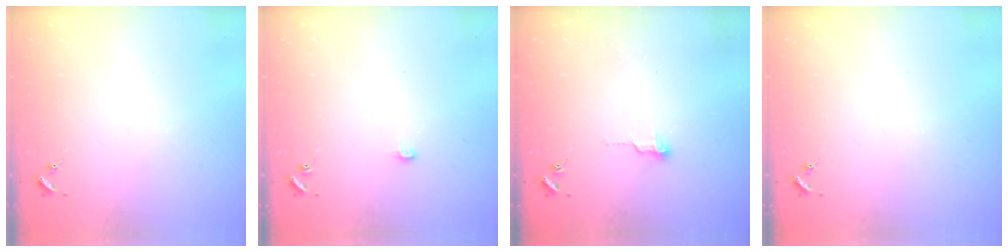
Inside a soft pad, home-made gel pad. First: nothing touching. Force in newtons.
{"total": 4.4, "press": 4.3, "slide": 0.4}
{"total": 4.7, "press": 4.7, "slide": 0.4}
{"total": 0.0}